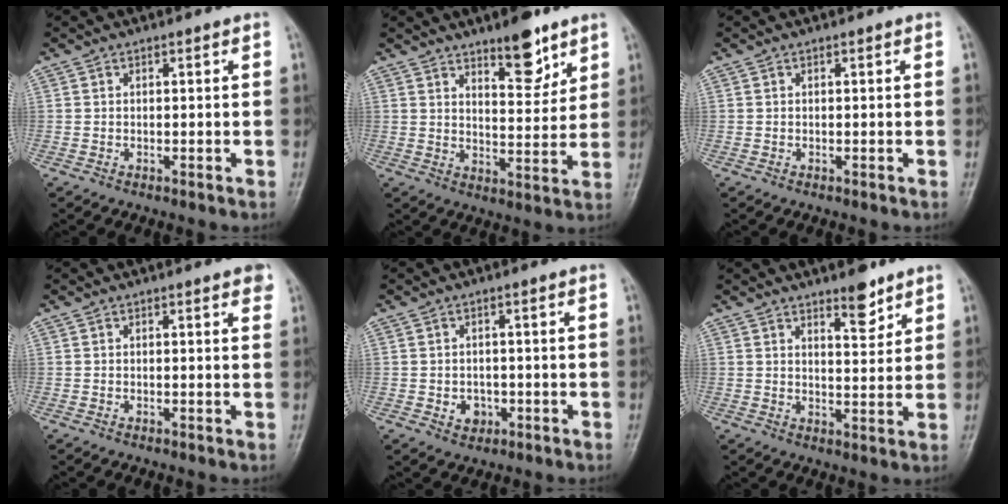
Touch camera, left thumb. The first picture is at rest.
{"total": 9.2, "force": [6.2, 3.4, 5.8], "torque": [-0.060, -0.044, 0.096]}
{"total": 0.0}
{"total": 2.2, "force": [1.4, 0.5, 1.7], "torque": [-0.015, -0.001, 0.012]}
{"total": 2.9, "force": [-0.7, 2.4, 1.4], "torque": [-0.009, 0.003, -0.003]}
{"total": 5.6, "force": [4.1, 1.9, 3.3], "torque": [-0.033, -0.032, 0.061]}